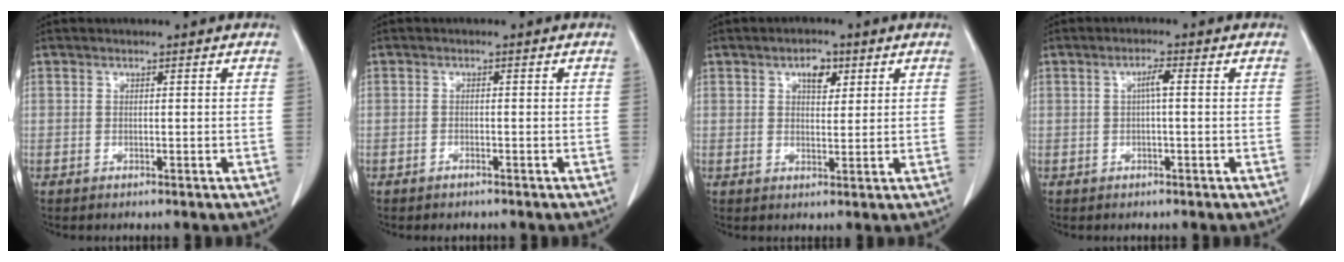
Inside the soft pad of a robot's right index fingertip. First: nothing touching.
{"total": 0.9, "force": [-0.8, 0.4, 0.2], "torque": [-0.007, 0.000, -0.011]}
{"total": 3.6, "force": [1.8, 1.9, 2.5], "torque": [-0.038, 0.004, 0.029]}
{"total": 2.0, "force": [0.2, 0.2, 1.9], "torque": [-0.036, 0.004, 0.004]}